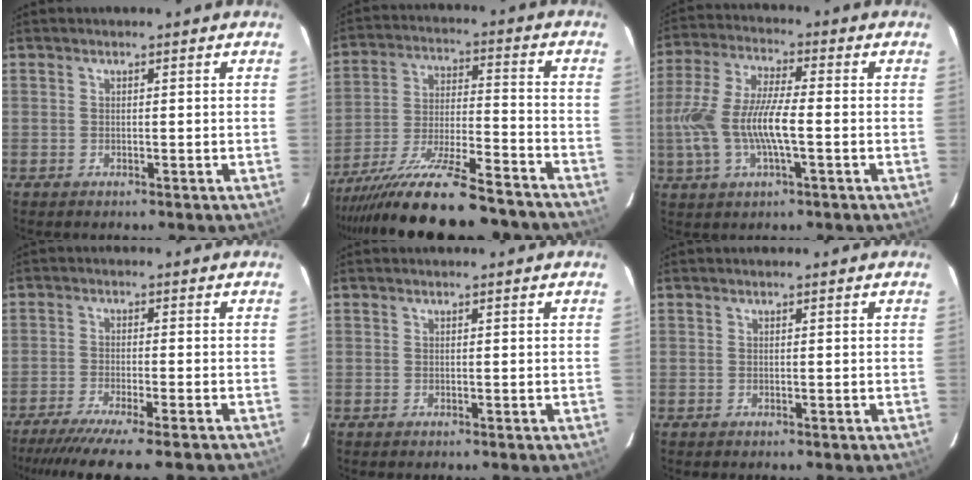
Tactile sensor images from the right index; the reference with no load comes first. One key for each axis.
{"total": 23.9, "fx": -20.4, "fy": 3.6, "fz": 12.0, "tx": -0.230, "ty": -0.060, "tz": -0.315}
{"total": 12.9, "fx": -2.3, "fy": 3.6, "fz": 12.1, "tx": -0.258, "ty": 0.000, "tz": -0.045}
{"total": 12.9, "fx": -11.0, "fy": -0.2, "fz": 6.6, "tx": -0.131, "ty": -0.040, "tz": -0.170}
{"total": 0.0}
{"total": 0.0}